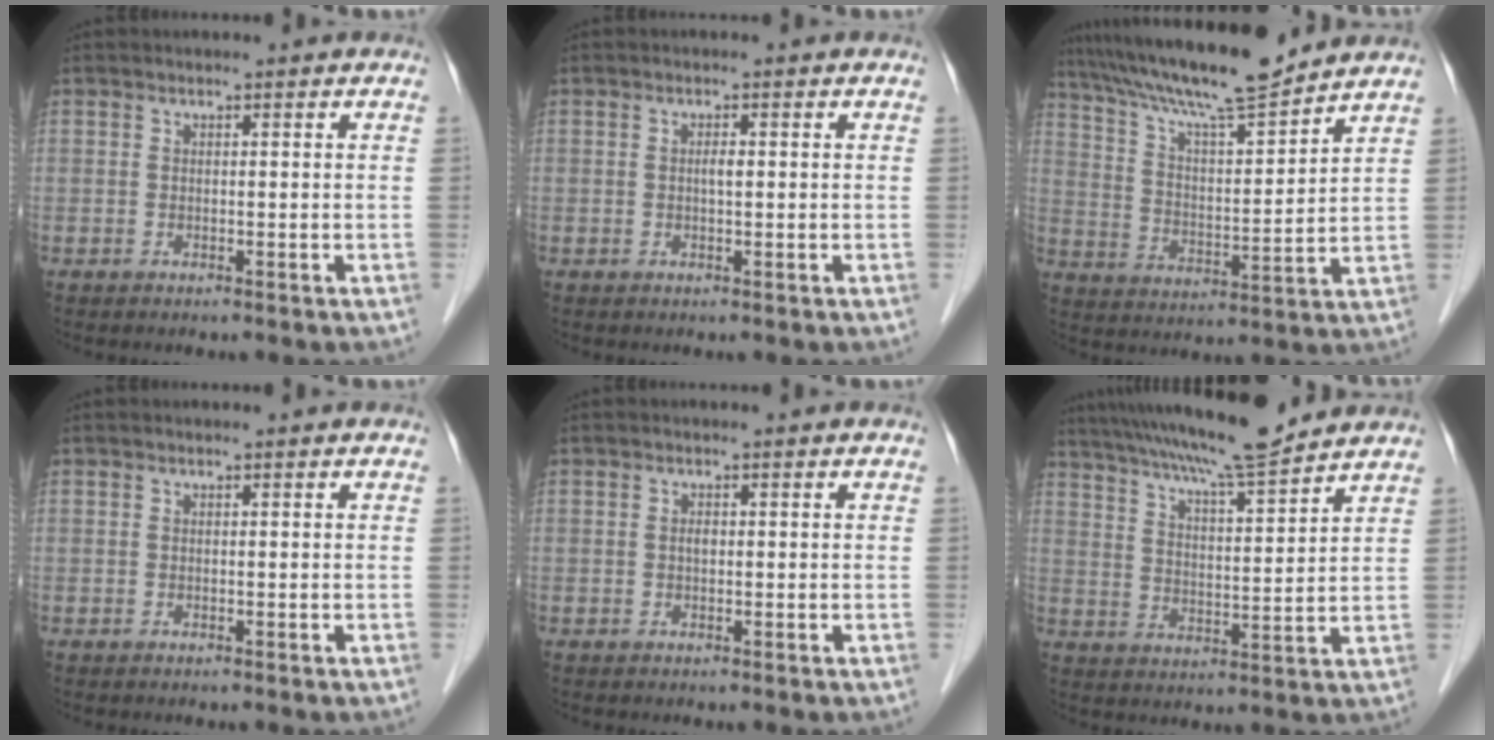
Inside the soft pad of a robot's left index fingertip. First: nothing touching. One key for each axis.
{"total": 1.1, "fx": 0.0, "fy": 0.2, "fz": 1.0, "tx": -0.017, "ty": -0.001, "tz": -0.002}
{"total": 15.0, "fx": 13.2, "fy": 0.1, "fz": 6.9, "tx": -0.126, "ty": 0.002, "tz": 0.223}
{"total": 0.0}
{"total": 0.7, "fx": 0.0, "fy": 0.4, "fz": 0.6, "tx": -0.013, "ty": 0.000, "tz": -0.002}
{"total": 14.5, "fx": 12.7, "fy": 0.1, "fz": 7.0, "tx": -0.119, "ty": 0.007, "tz": 0.199}